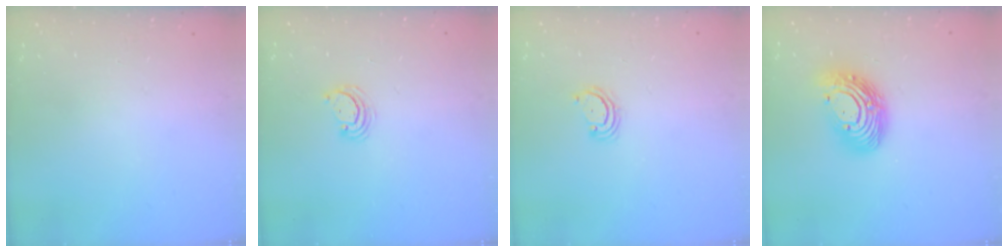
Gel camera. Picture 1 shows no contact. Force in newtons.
{"total": 4.3, "press": 4.3, "slide": 0.4}
{"total": 2.9, "press": 2.9, "slide": 0.3}
{"total": 14.0, "press": 14.0, "slide": 1.1}